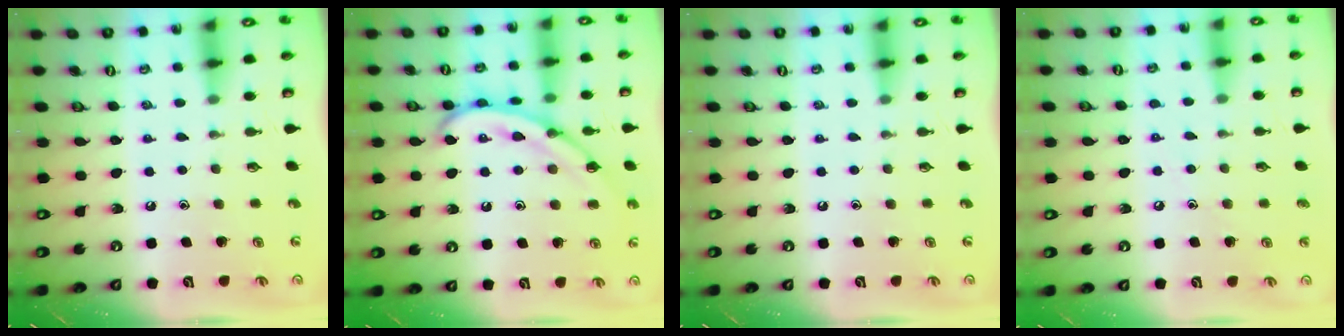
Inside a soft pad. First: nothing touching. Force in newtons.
{"total": 13.9, "press": 13.8, "slide": 0.8}
{"total": 0.0}
{"total": 5.7, "press": 5.7, "slide": 0.7}